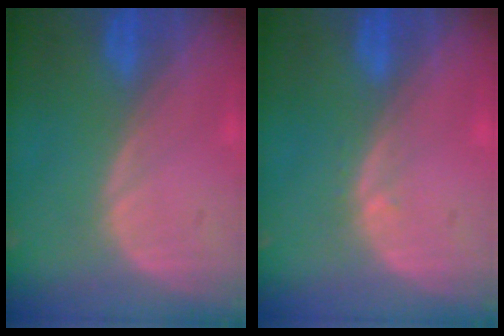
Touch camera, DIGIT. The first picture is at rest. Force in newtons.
{"total": 0.7, "press": 0.7, "slide": 0.2}